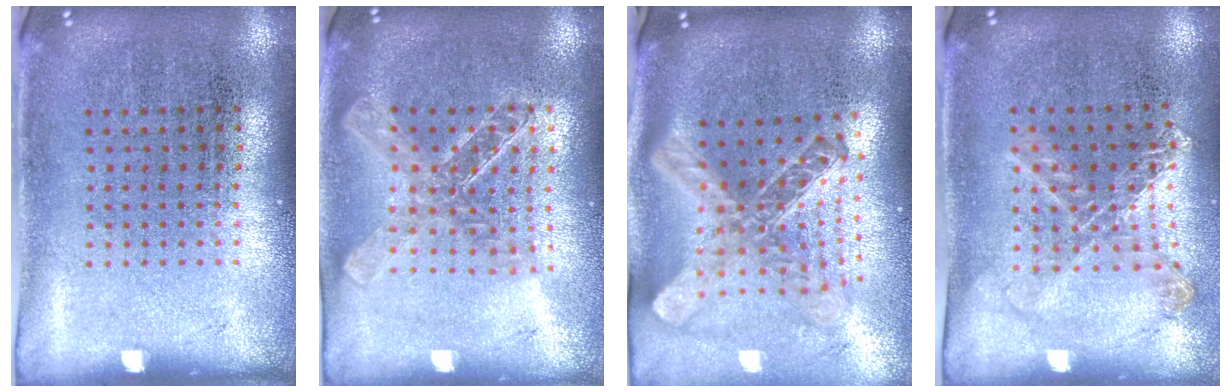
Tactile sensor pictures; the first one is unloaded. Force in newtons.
{"total": 1.7, "press": 1.5, "slide": 0.8}
{"total": 2.7, "press": 2.0, "slide": 1.9}
{"total": 1.1, "press": 1.1, "slide": 0.0}